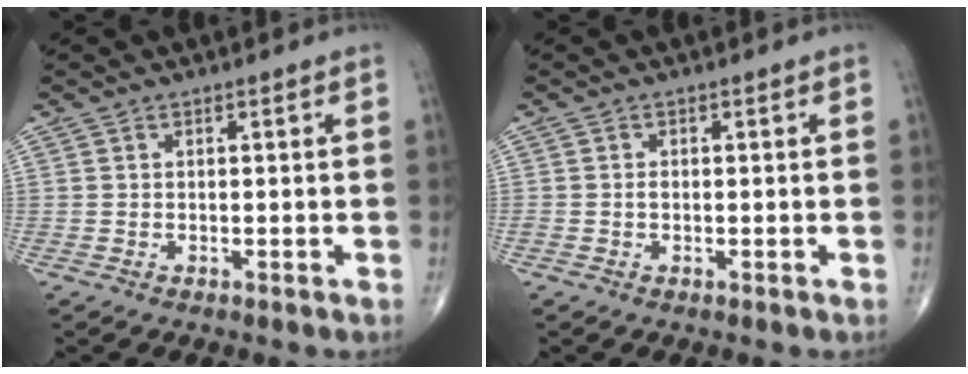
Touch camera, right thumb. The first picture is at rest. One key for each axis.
{"total": 0.7, "fx": -0.2, "fy": 0.5, "fz": 0.5, "tx": -0.010, "ty": 0.001, "tz": -0.004}